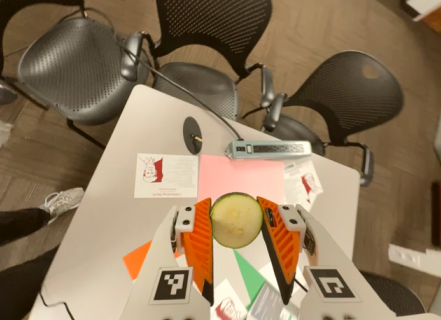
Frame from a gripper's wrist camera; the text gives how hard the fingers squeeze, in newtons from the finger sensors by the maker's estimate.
{"total": 13.2, "left": 13.3, "right": 13.2}